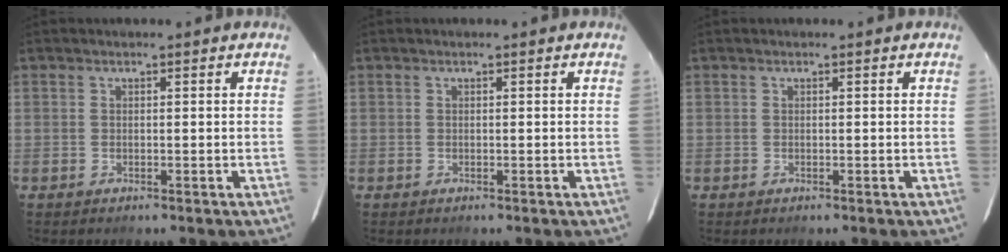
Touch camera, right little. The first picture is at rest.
{"total": 0.0}
{"total": 0.0}